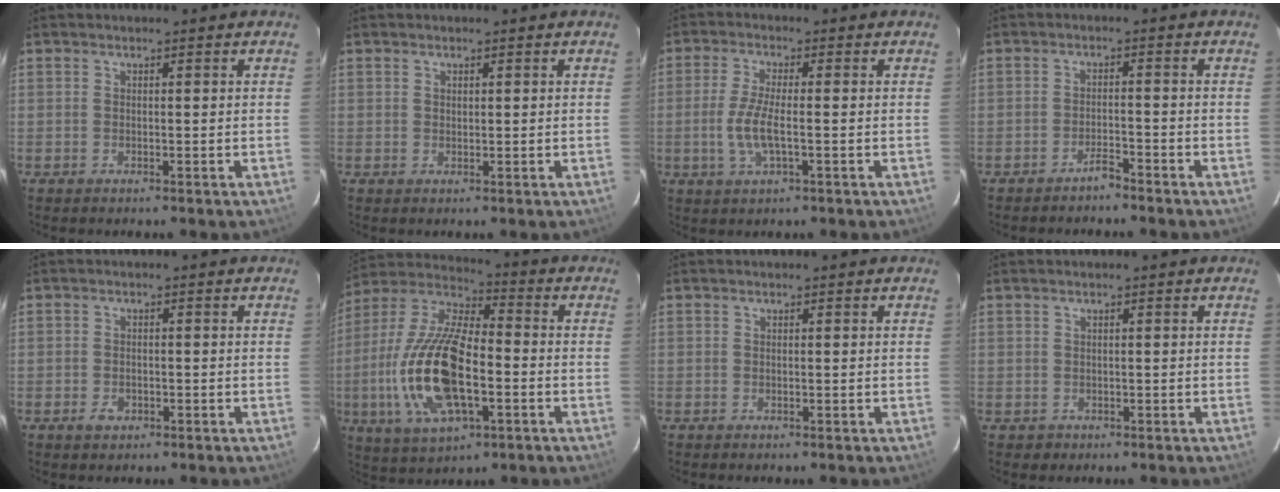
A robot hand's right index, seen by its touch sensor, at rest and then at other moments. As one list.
[{"total": 0.7, "force": [0.4, 0.5, 0.2], "torque": [-0.003, 0.002, 0.008]}, {"total": 6.7, "force": [-1.3, 1.7, 6.3], "torque": [-0.133, -0.005, -0.028]}, {"total": 2.4, "force": [-2.3, 0.2, 0.7], "torque": [-0.018, 0.003, -0.036]}, {"total": 2.4, "force": [-1.1, 1.6, 1.3], "torque": [-0.026, 0.001, -0.017]}, {"total": 20.9, "force": [-4.7, 8.9, 18.4], "torque": [-0.389, -0.009, -0.088]}, {"total": 0.0}, {"total": 1.6, "force": [-0.2, 1.6, 0.1], "torque": [0.000, 0.002, 0.002]}]